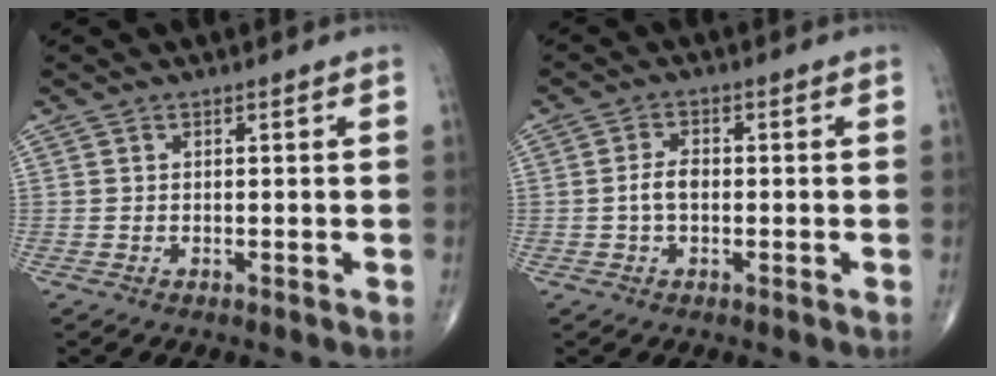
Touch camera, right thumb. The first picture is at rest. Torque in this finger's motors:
{"motor_torque": [0.83, 0.62, 0.35, -0.26, 0.04]}